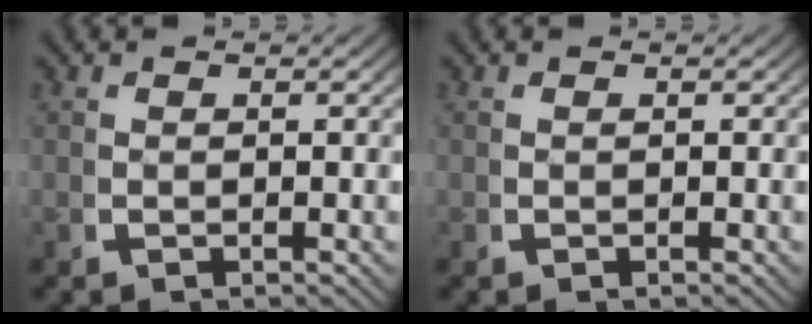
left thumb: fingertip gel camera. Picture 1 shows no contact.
{"total": 0.0}